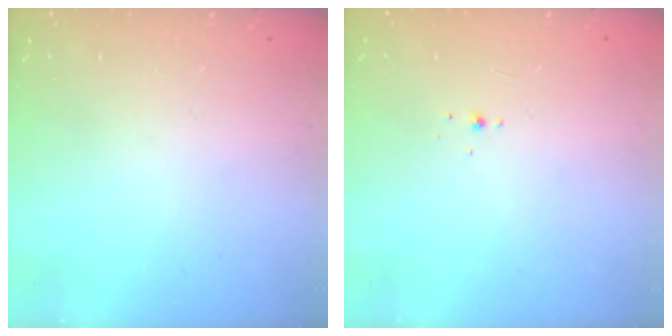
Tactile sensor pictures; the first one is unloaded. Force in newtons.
{"total": 2.0, "press": 1.9, "slide": 0.8}